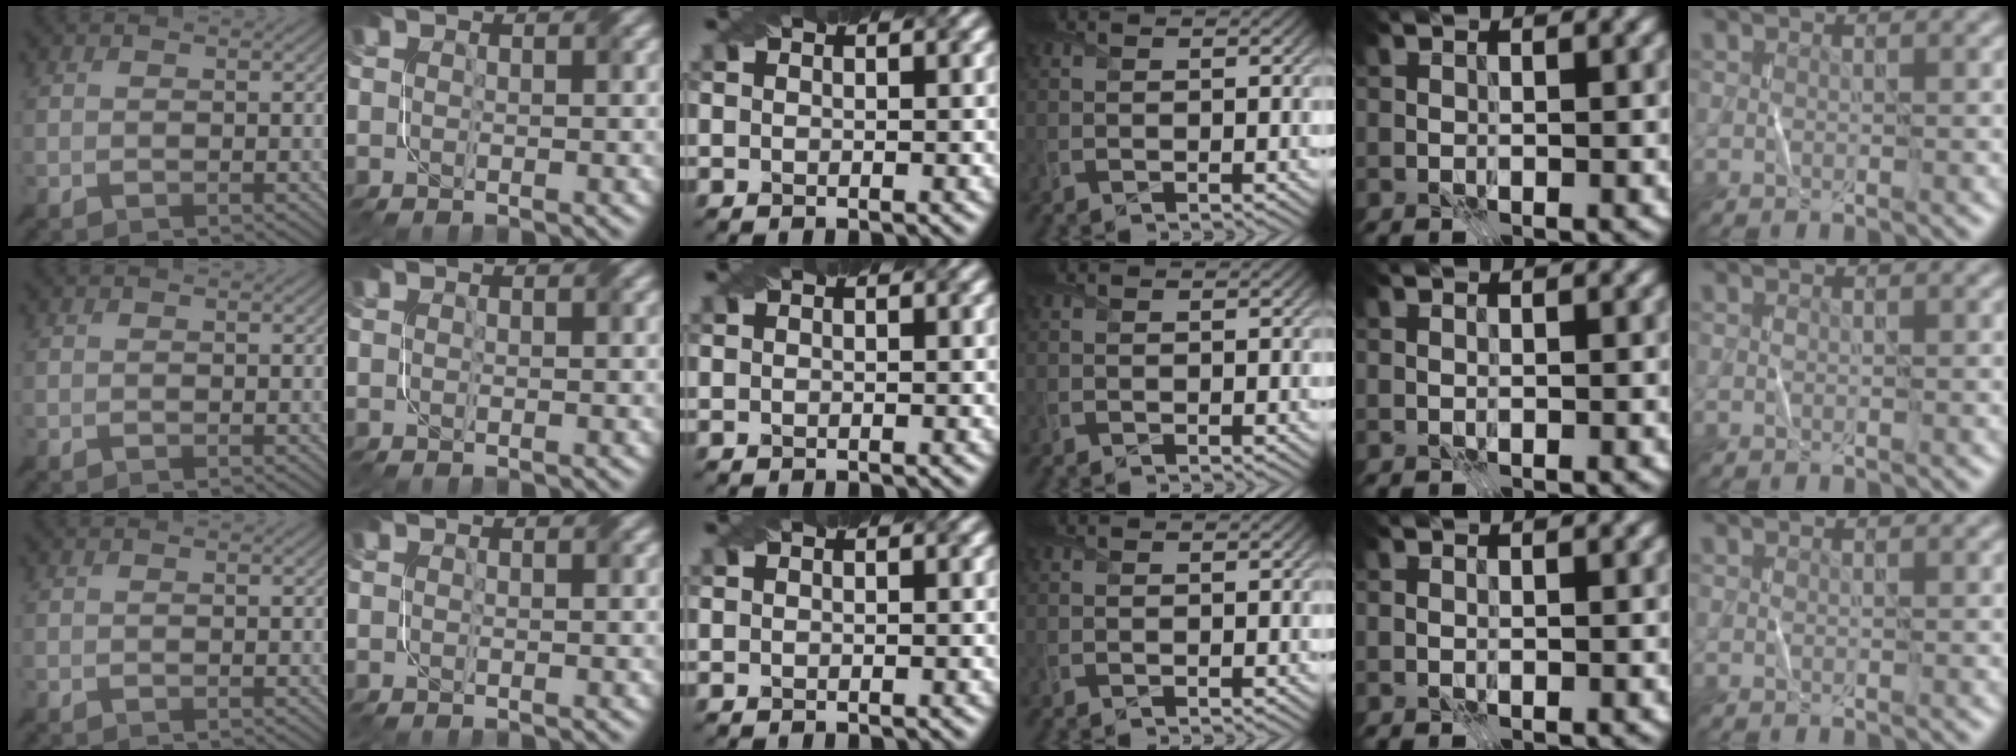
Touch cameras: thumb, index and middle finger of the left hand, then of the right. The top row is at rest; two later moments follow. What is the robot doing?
{"motion": "fold", "object": "file"}